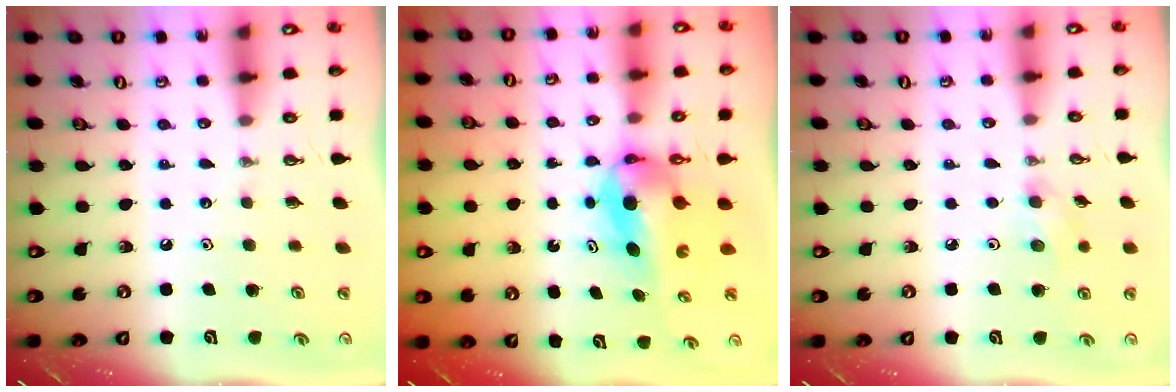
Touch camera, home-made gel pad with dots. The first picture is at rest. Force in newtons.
{"total": 5.9, "press": 5.5, "slide": 2.0}
{"total": 6.7, "press": 6.6, "slide": 1.4}